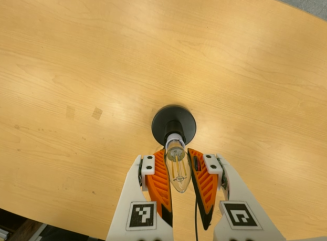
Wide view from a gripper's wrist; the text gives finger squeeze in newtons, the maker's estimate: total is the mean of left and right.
{"total": 19.8, "left": 21.7, "right": 17.9}